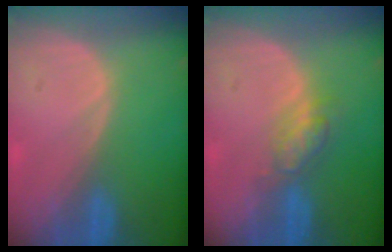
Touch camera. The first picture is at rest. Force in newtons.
{"total": 4.7, "press": 4.2, "slide": 2.1}